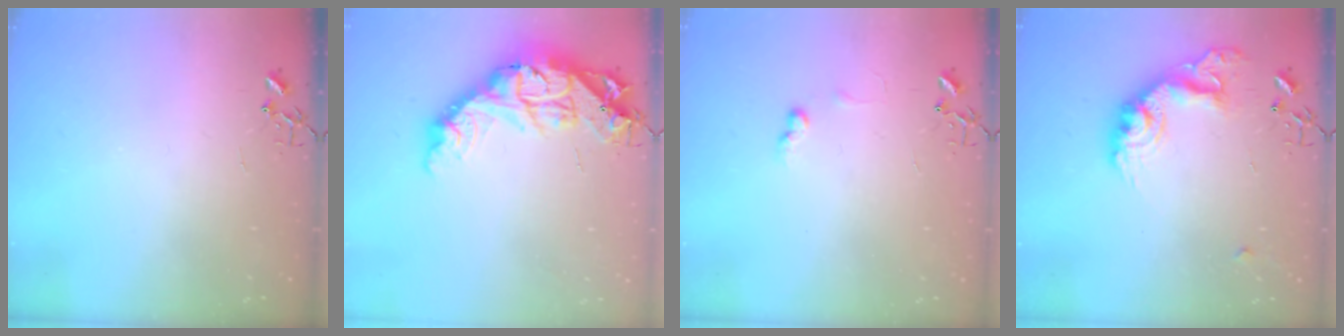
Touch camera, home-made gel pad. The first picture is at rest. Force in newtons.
{"total": 21.4, "press": 21.3, "slide": 2.0}
{"total": 5.5, "press": 5.5, "slide": 0.8}
{"total": 17.2, "press": 17.2, "slide": 1.2}